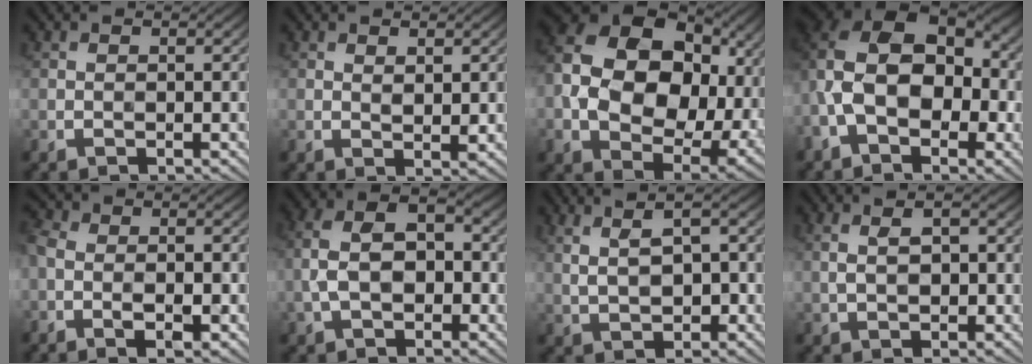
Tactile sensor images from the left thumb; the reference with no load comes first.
{"total": 1.6, "force": [0.8, 0.6, 1.2], "torque": [-0.022, -0.008, 0.019]}
{"total": 16.7, "force": [1.0, 12.0, 11.6], "torque": [-0.242, -0.016, 0.030]}
{"total": 13.0, "force": [-1.8, 8.8, 9.4], "torque": [-0.166, 0.011, -0.041]}
{"total": 6.4, "force": [-2.1, 3.8, 4.7], "torque": [-0.083, -0.004, -0.038]}
{"total": 7.2, "force": [-1.1, 4.6, 5.5], "torque": [-0.115, 0.006, -0.025]}
{"total": 5.7, "force": [1.8, 2.7, 4.8], "torque": [-0.083, 0.008, 0.032]}
{"total": 3.3, "force": [0.5, 1.6, 2.9], "torque": [-0.046, -0.005, 0.010]}